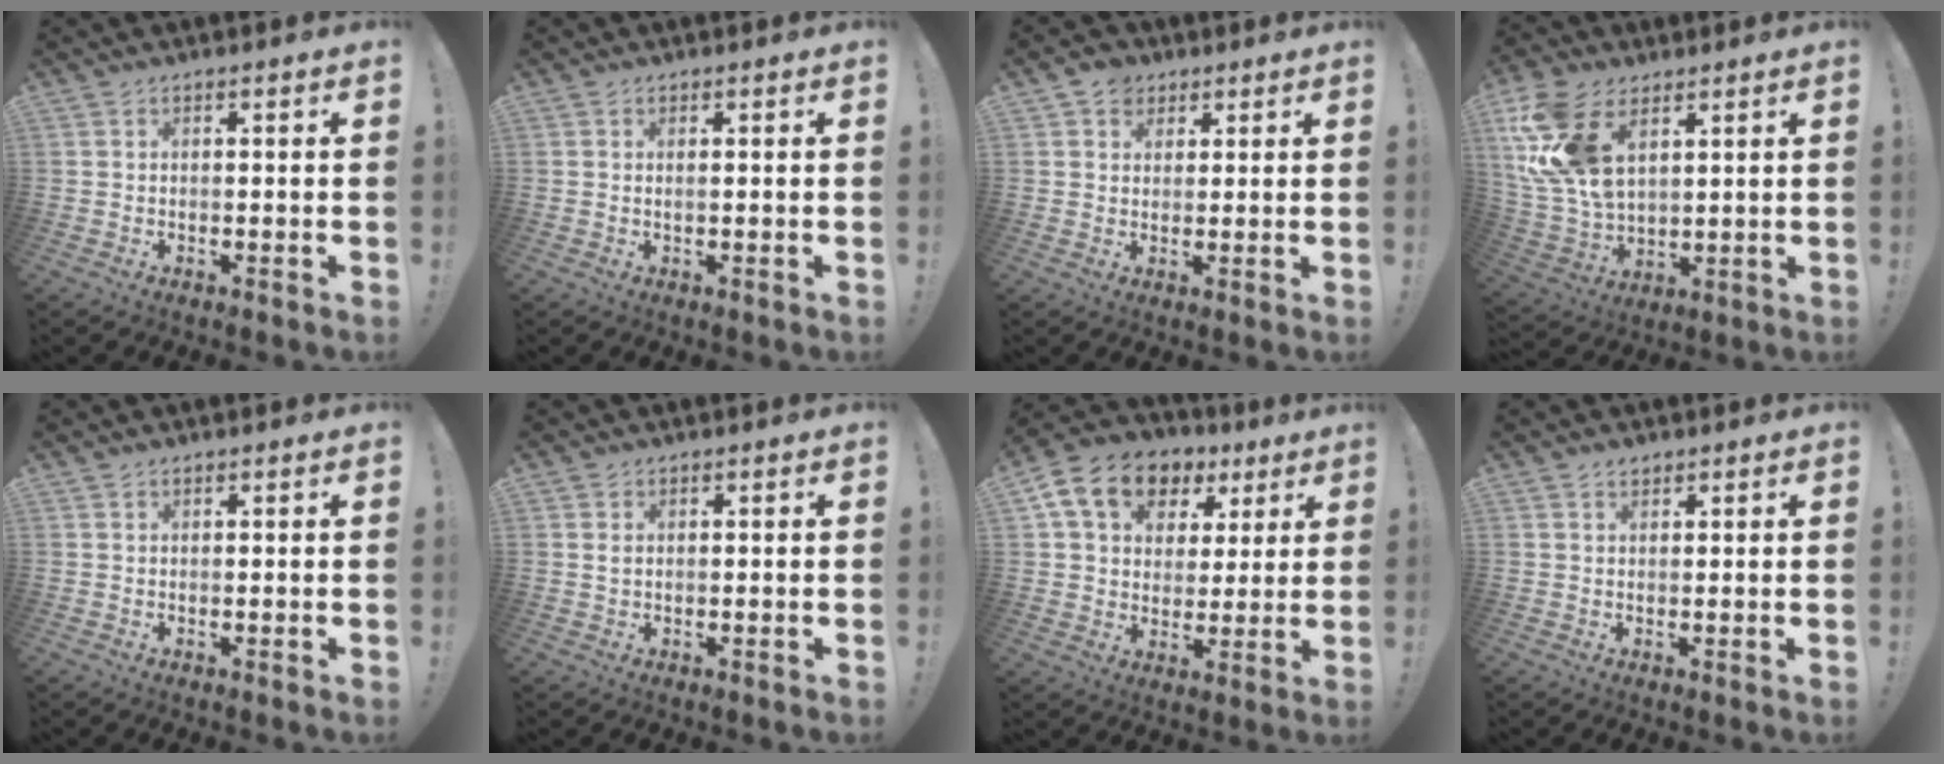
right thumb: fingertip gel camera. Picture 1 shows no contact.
{"total": 0.8, "force": [0.2, -0.1, 0.7], "torque": [-0.014, -0.001, 0.003]}
{"total": 4.5, "force": [2.4, 3.7, 1.0], "torque": [-0.011, -0.008, 0.044]}
{"total": 17.8, "force": [7.5, 11.0, 11.8], "torque": [-0.256, -0.024, 0.143]}
{"total": 0.6, "force": [0.5, 0.3, -0.1], "torque": [0.006, -0.003, 0.010]}
{"total": 0.9, "force": [0.4, 0.7, 0.5], "torque": [-0.008, 0.002, 0.006]}
{"total": 15.1, "force": [7.1, 11.0, 7.6], "torque": [-0.120, -0.024, 0.133]}
{"total": 1.6, "force": [1.3, 0.8, 0.4], "torque": [0.004, -0.009, 0.022]}